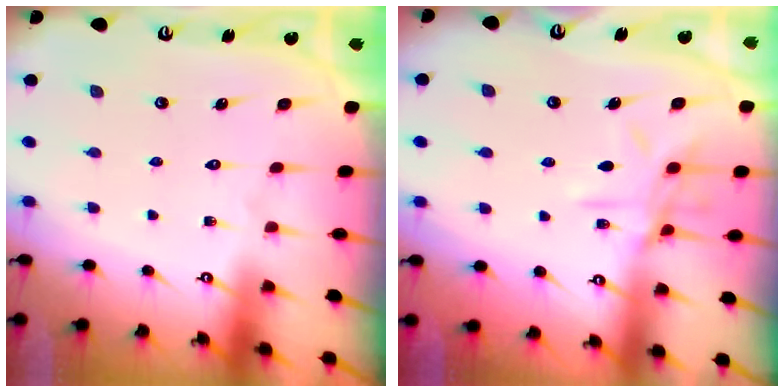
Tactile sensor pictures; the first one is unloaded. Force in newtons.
{"total": 9.3, "press": 9.3, "slide": 0.7}